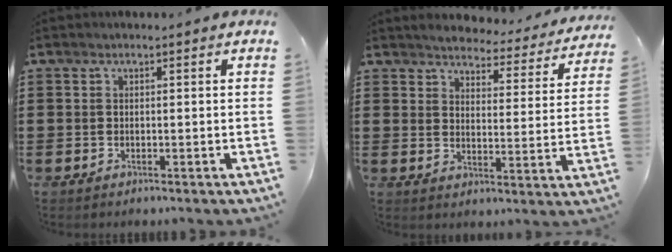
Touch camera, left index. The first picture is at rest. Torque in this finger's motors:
{"motor_torque": [1.07, -1.06, 0.18, 0.03]}